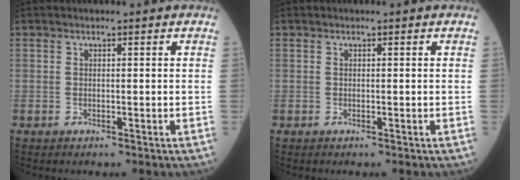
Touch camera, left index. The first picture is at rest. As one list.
[{"total": 0.0}]